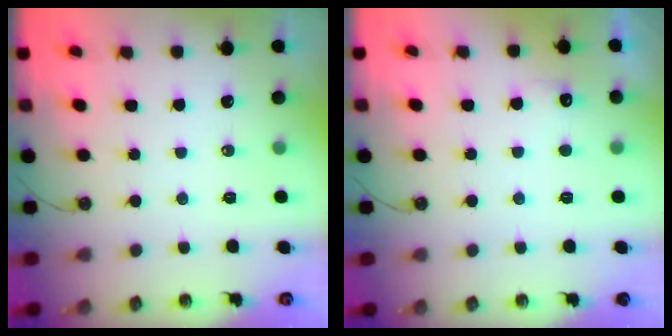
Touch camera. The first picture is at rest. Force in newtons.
{"total": 6.0, "press": 5.9, "slide": 1.3}